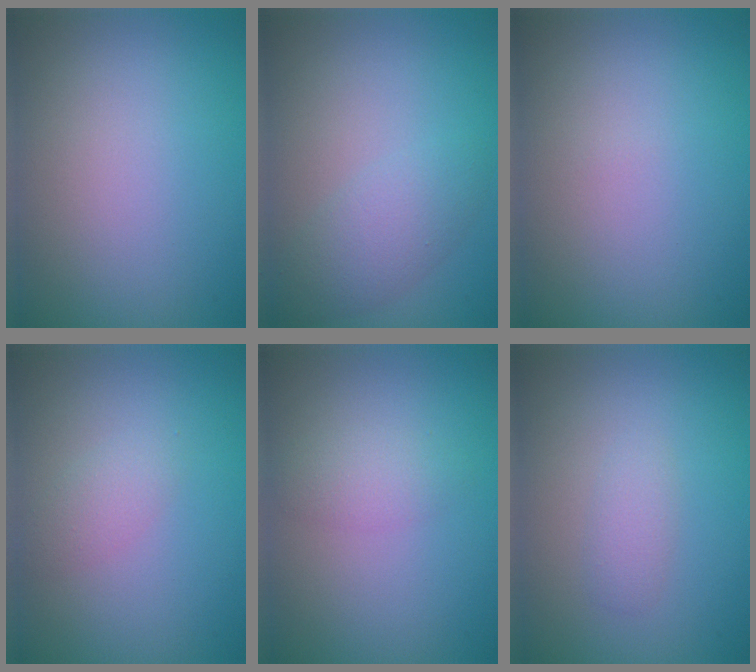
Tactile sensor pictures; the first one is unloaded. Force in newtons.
{"total": 3.1, "press": 3.1, "slide": 0.1}
{"total": 0.0}
{"total": 1.5, "press": 1.5, "slide": 0.1}
{"total": 1.8, "press": 1.8, "slide": 0.1}
{"total": 1.2, "press": 1.2, "slide": 0.1}